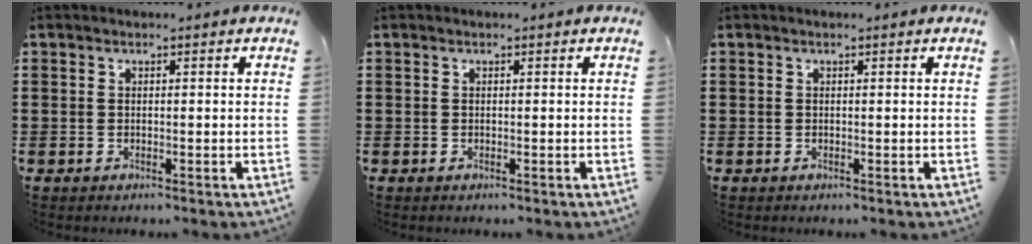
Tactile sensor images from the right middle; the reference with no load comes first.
{"total": 0.0}
{"total": 0.0}